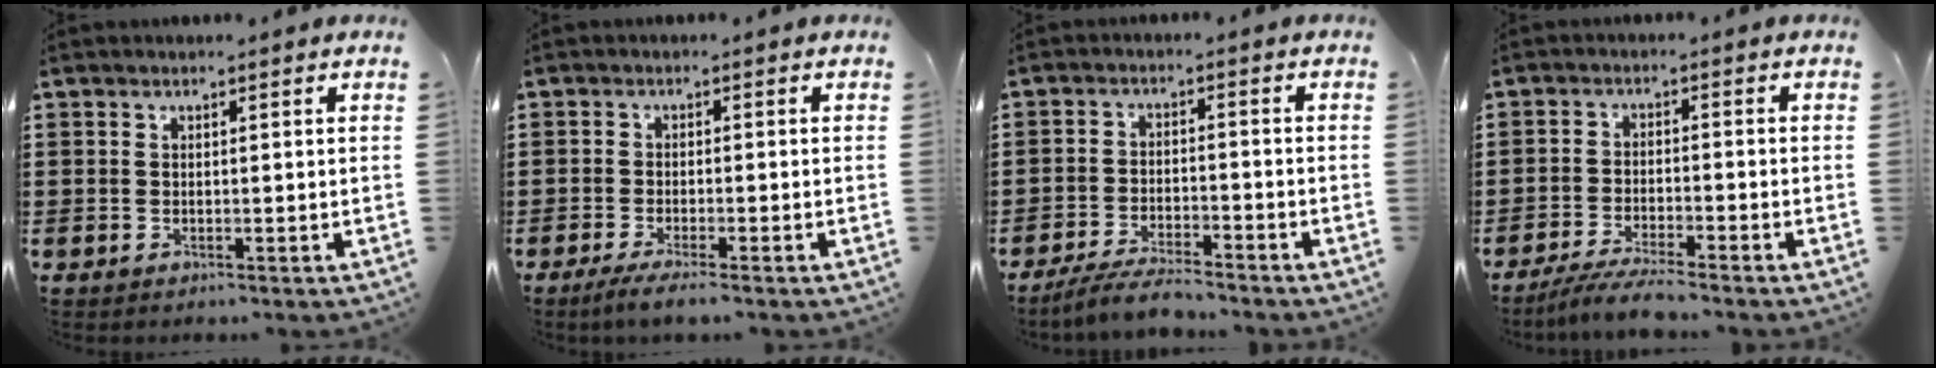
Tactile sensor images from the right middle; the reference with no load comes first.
{"total": 1.9, "force": [-1.6, -0.1, 1.1], "torque": [-0.017, 0.001, -0.030]}
{"total": 4.7, "force": [-4.4, 0.4, 1.7], "torque": [-0.034, -0.002, -0.087]}
{"total": 4.4, "force": [-4.0, -0.1, 1.7], "torque": [-0.042, -0.011, -0.081]}